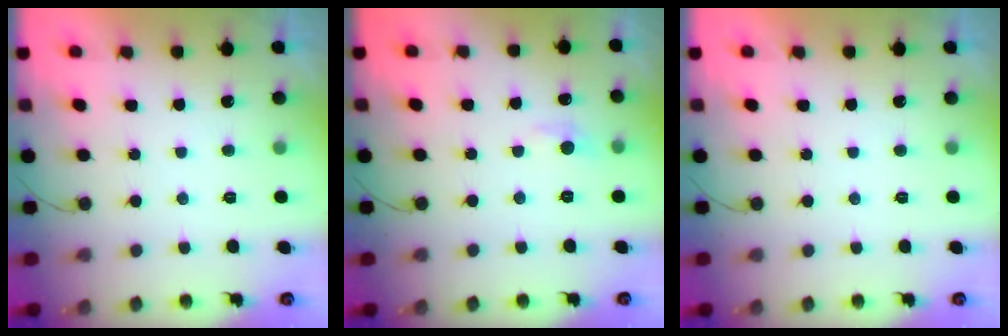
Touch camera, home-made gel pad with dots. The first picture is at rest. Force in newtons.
{"total": 6.2, "press": 6.1, "slide": 0.9}
{"total": 0.0}